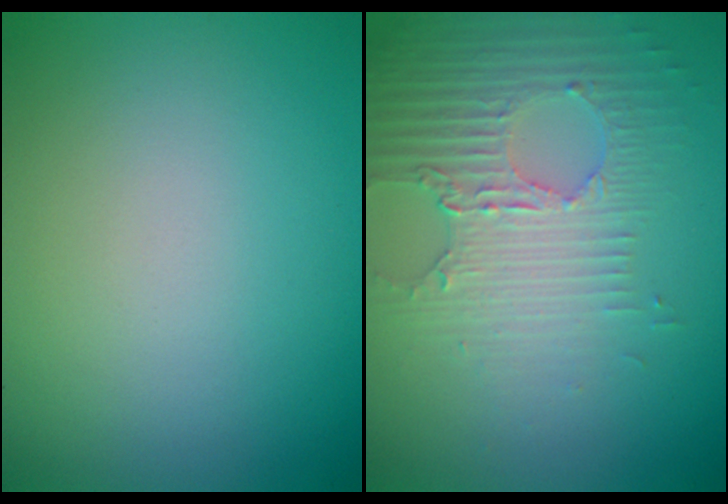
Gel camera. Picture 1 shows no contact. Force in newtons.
{"total": 3.5, "press": 3.3, "slide": 1.3}